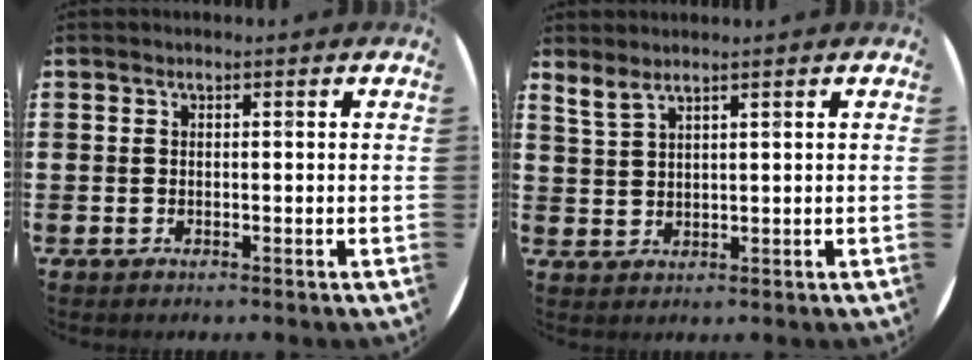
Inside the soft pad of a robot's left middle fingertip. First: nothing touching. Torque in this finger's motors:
{"motor_torque": [0.25, -0.41, 0.04, 0.02]}